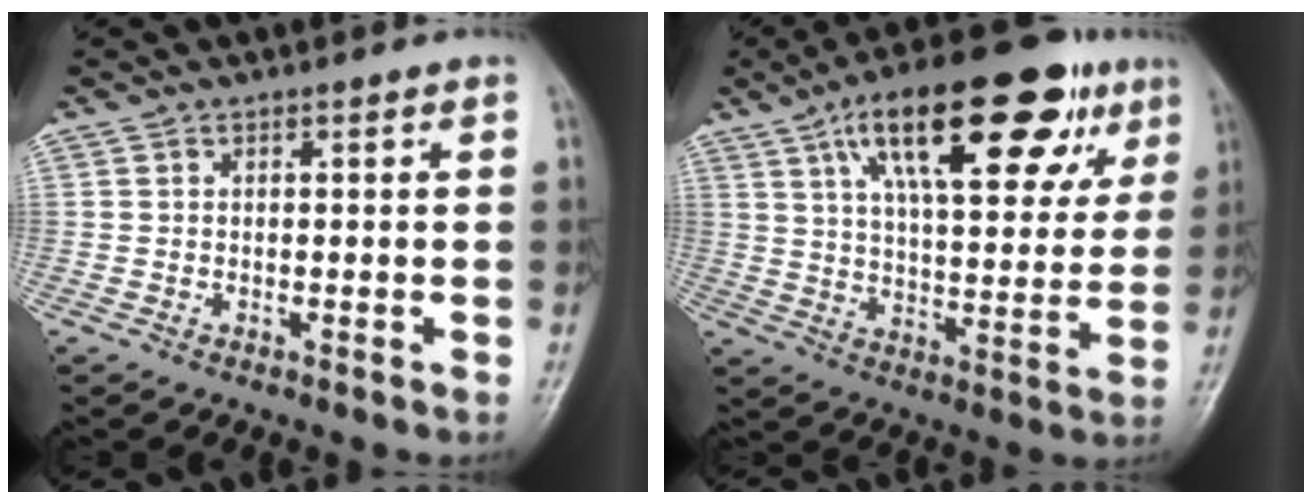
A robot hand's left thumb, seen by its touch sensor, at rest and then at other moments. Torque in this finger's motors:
{"motor_torque": [1.08, 0.31, 1.90, -0.87, 0.50]}